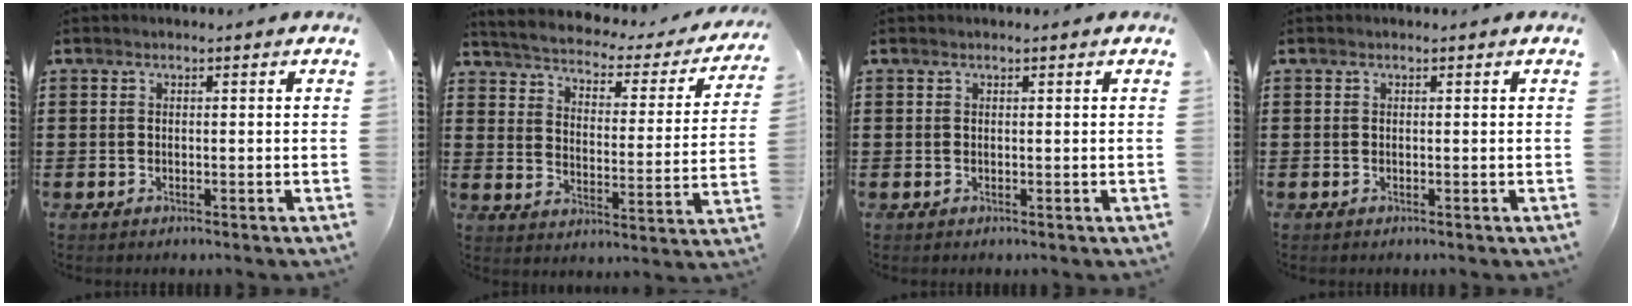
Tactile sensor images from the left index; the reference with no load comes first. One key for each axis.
{"total": 2.4, "fx": 2.2, "fy": 0.3, "fz": 0.8, "tx": -0.035, "ty": -0.026, "tz": 0.027}
{"total": 0.0}
{"total": 0.0}